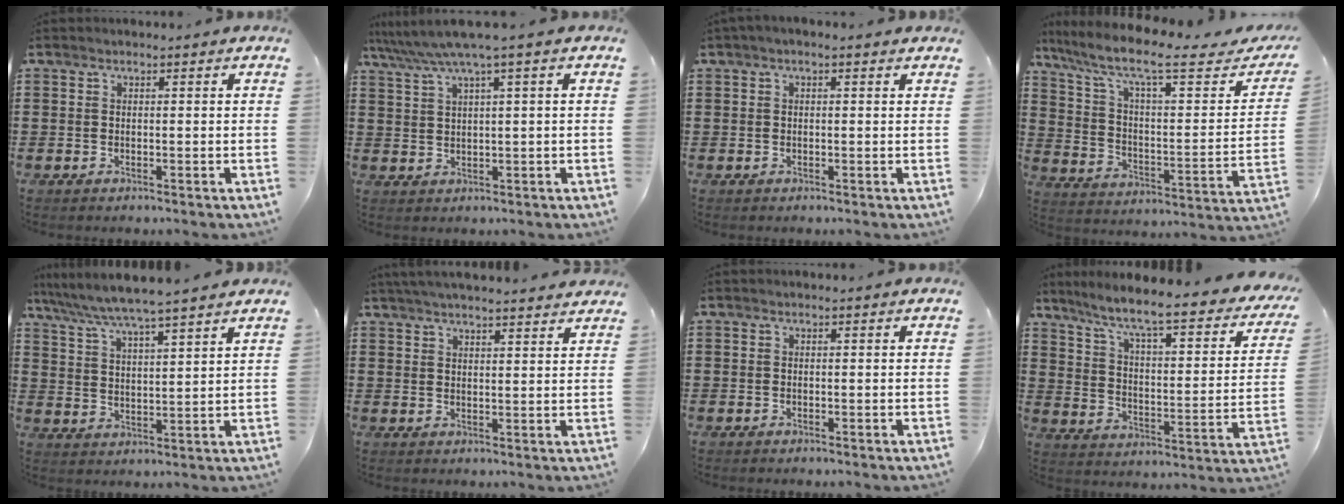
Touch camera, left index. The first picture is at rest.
{"total": 4.3, "force": [2.4, -0.4, 3.6], "torque": [-0.084, -0.013, 0.036]}
{"total": 0.9, "force": [0.2, 0.1, 0.9], "torque": [-0.016, 0.000, 0.004]}
{"total": 10.6, "force": [7.4, 1.8, 7.4], "torque": [-0.162, -0.041, 0.115]}
{"total": 5.6, "force": [5.1, -0.5, 2.2], "torque": [-0.065, -0.031, 0.086]}
{"total": 3.6, "force": [3.5, -0.4, 1.0], "torque": [-0.029, -0.009, 0.063]}
{"total": 0.0}
{"total": 7.3, "force": [5.8, -0.4, 4.5], "torque": [-0.110, -0.052, 0.087]}